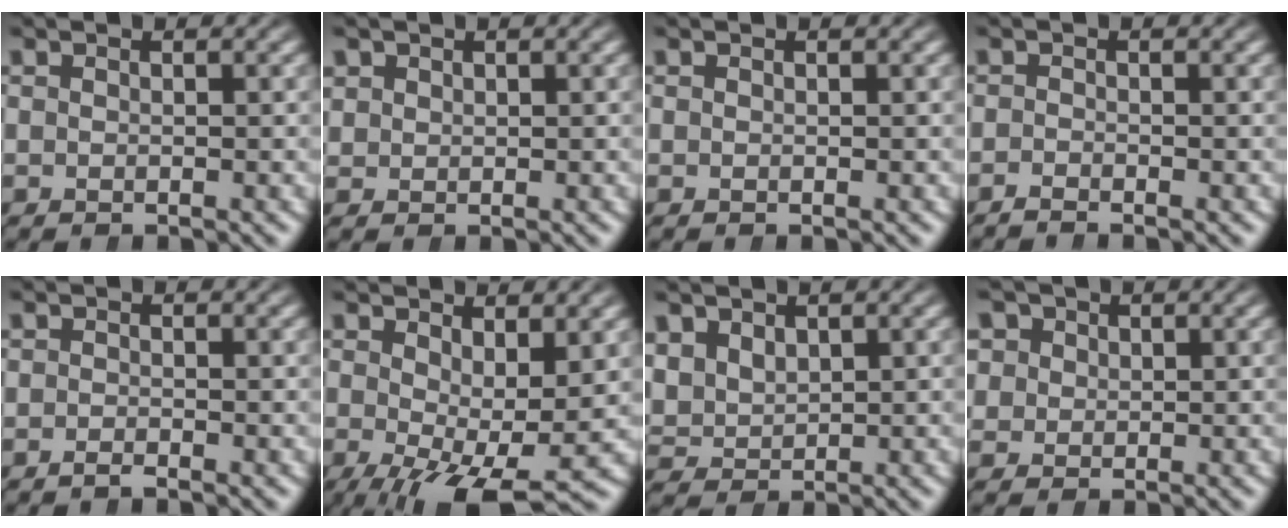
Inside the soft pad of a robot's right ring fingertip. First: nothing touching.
{"total": 1.5, "force": [1.0, 1.0, 0.3], "torque": [-0.008, -0.007, 0.030]}
{"total": 0.0}
{"total": 1.4, "force": [-1.3, -0.2, -0.1], "torque": [0.011, -0.006, -0.024]}
{"total": 0.8, "force": [-0.8, -0.1, 0.2], "torque": [0.004, -0.003, -0.014]}
{"total": 6.0, "force": [-2.0, 2.0, 5.3], "torque": [-0.088, -0.039, -0.010]}
{"total": 3.7, "force": [1.2, 3.3, 1.3], "torque": [-0.053, -0.018, 0.035]}
{"total": 4.8, "force": [1.7, 4.1, 1.8], "torque": [-0.047, -0.006, 0.035]}